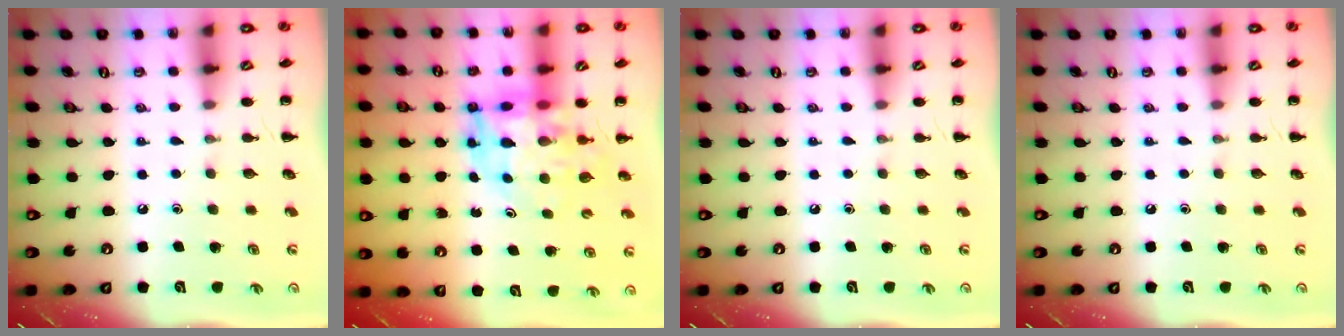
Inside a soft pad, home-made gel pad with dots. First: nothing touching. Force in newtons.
{"total": 11.1, "press": 10.6, "slide": 3.6}
{"total": 0.0}
{"total": 0.0}